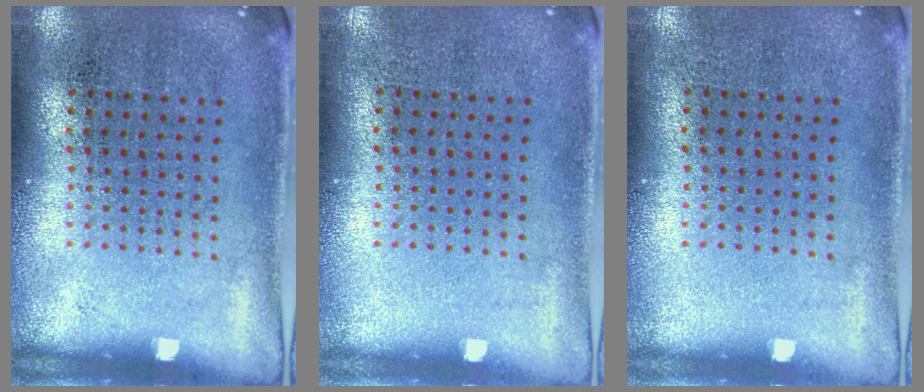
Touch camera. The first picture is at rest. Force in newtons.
{"total": 0.0}
{"total": 0.0}